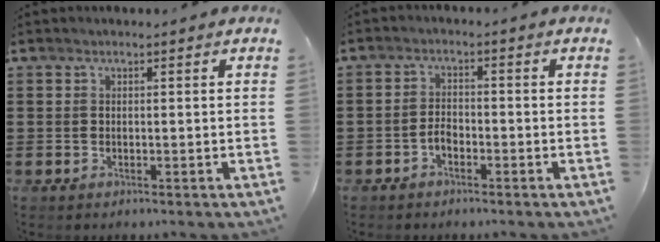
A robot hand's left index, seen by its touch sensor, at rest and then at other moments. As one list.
[{"total": 2.3, "force": [-1.4, 1.1, 1.4], "torque": [-0.037, 0.004, -0.032]}]